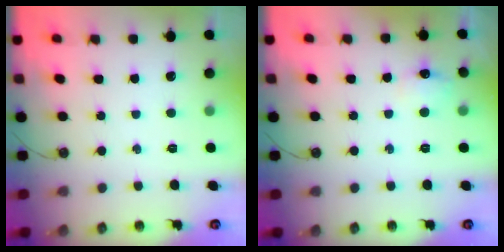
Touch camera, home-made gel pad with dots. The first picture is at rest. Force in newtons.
{"total": 7.0, "press": 7.0, "slide": 0.8}